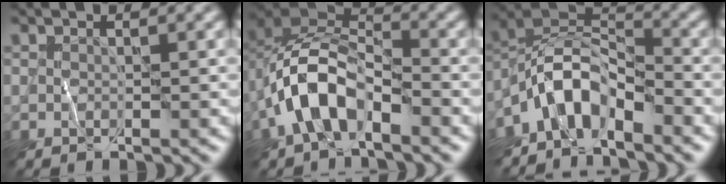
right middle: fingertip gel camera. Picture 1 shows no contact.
{"total": 7.3, "force": [-3.0, 3.9, 5.4], "torque": [-0.105, 0.009, -0.066]}
{"total": 5.8, "force": [-4.0, 2.5, 3.4], "torque": [-0.049, 0.008, -0.084]}